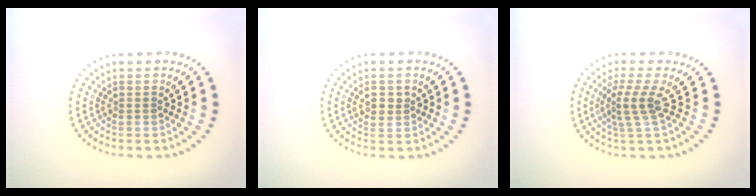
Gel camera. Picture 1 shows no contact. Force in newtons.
{"total": 1.6, "press": 1.6, "slide": 0.3}
{"total": 2.6, "press": 1.9, "slide": 1.7}